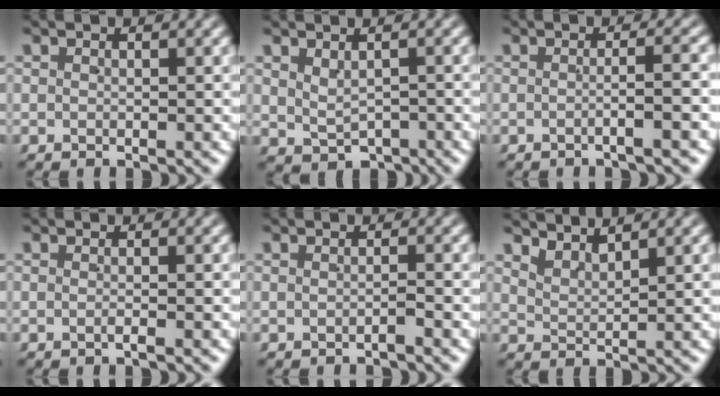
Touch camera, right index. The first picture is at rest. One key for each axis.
{"total": 1.7, "fx": -0.1, "fy": 1.3, "fz": 1.1, "tx": -0.006, "ty": -0.009, "tz": 0.007}
{"total": 1.9, "fx": -1.0, "fy": -0.5, "fz": 1.5, "tx": -0.022, "ty": 0.003, "tz": -0.019}
{"total": 0.6, "fx": -0.5, "fy": 0.0, "fz": 0.4, "tx": -0.010, "ty": 0.002, "tz": -0.011}
{"total": 0.6, "fx": -0.6, "fy": -0.1, "fz": 0.1, "tx": 0.000, "ty": 0.002, "tz": -0.012}
{"total": 2.4, "fx": 2.4, "fy": 0.1, "fz": 0.3, "tx": -0.015, "ty": -0.002, "tz": 0.046}